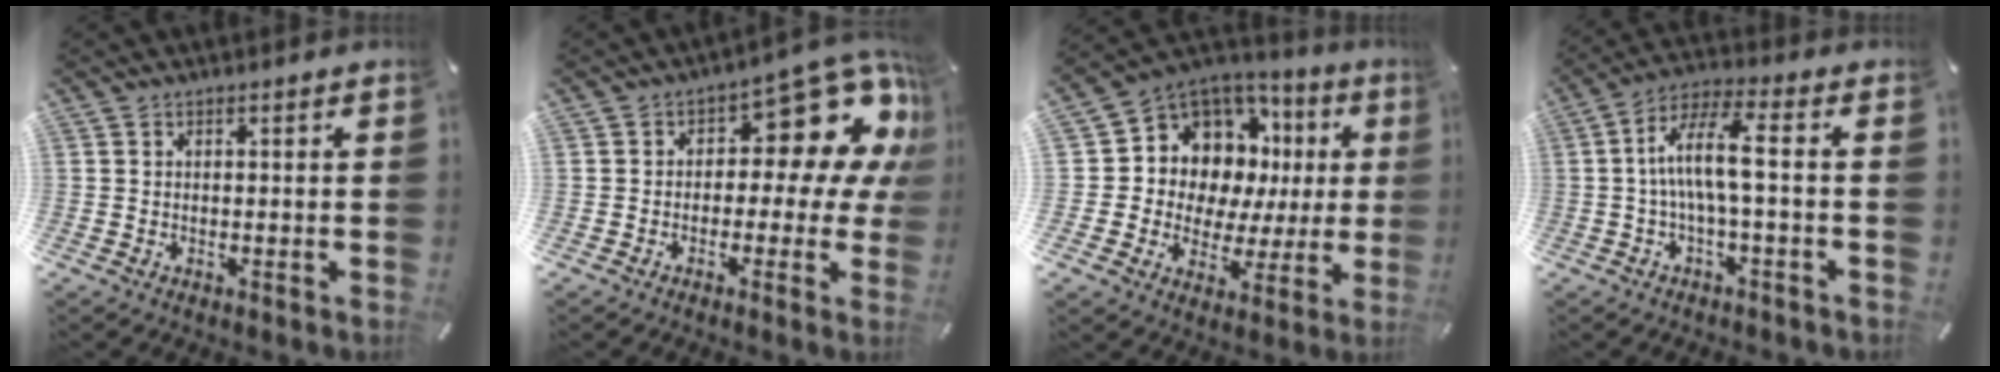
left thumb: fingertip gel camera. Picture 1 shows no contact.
{"total": 13.4, "force": [6.4, 6.7, 9.7], "torque": [-0.115, -0.059, 0.101]}
{"total": 10.0, "force": [4.7, 8.5, 2.3], "torque": [-0.053, -0.066, 0.096]}
{"total": 10.8, "force": [-0.4, 2.5, 10.5], "torque": [-0.211, -0.001, -0.014]}